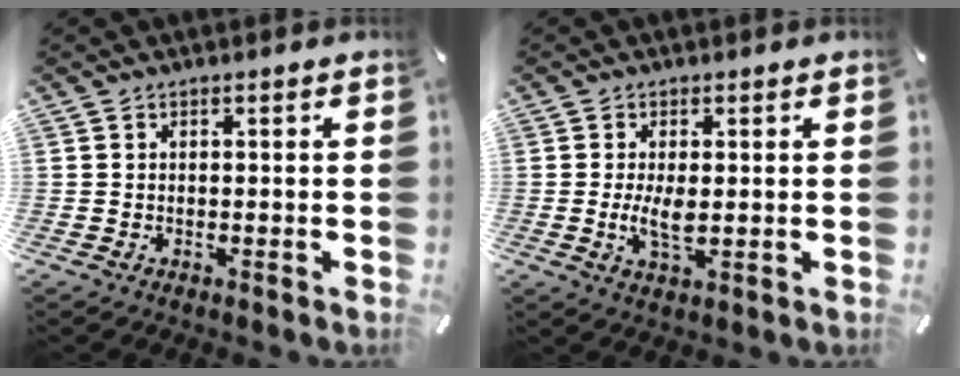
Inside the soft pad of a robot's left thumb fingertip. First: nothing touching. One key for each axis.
{"total": 5.1, "fx": -0.1, "fy": 2.0, "fz": 4.7, "tx": -0.107, "ty": -0.006, "tz": -0.006}